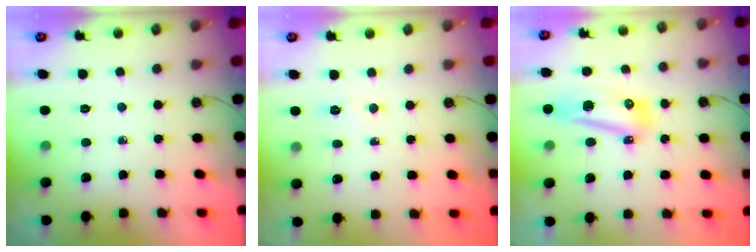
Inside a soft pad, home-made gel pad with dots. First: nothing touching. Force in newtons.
{"total": 21.3, "press": 6.8, "slide": 20.2}
{"total": 10.1, "press": 10.1, "slide": 1.2}